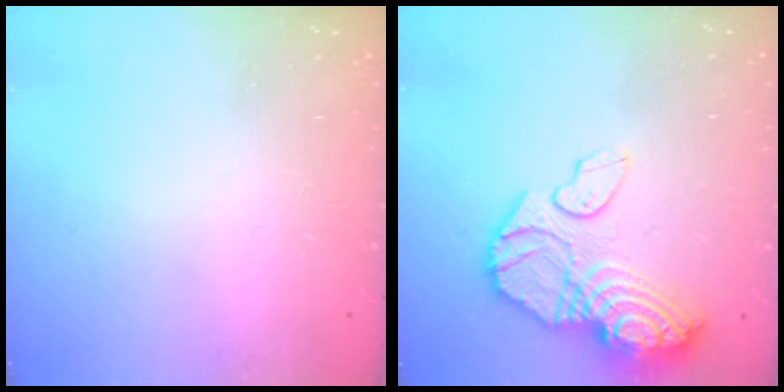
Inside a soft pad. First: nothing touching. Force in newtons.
{"total": 17.2, "press": 17.1, "slide": 1.8}